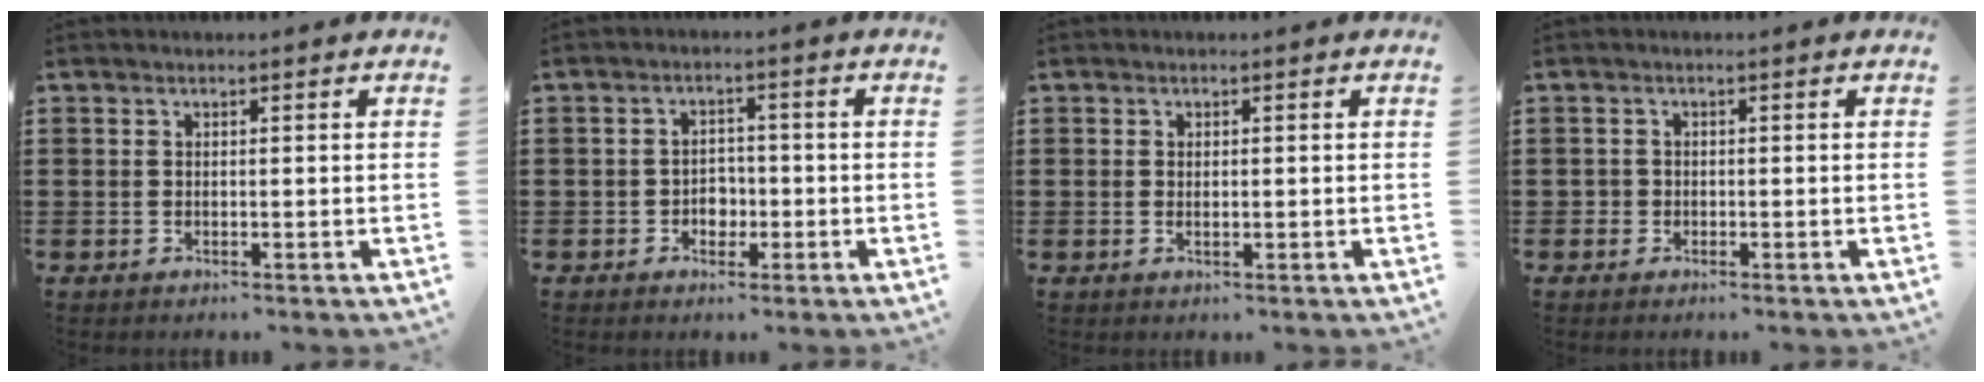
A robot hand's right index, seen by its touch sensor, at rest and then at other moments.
{"total": 2.9, "force": [-1.0, 2.3, 1.3], "torque": [-0.031, 0.005, -0.022]}
{"total": 0.8, "force": [0.0, 0.4, 0.7], "torque": [-0.014, 0.002, 0.000]}
{"total": 1.0, "force": [-0.3, 0.9, 0.0], "torque": [-0.003, 0.006, -0.009]}